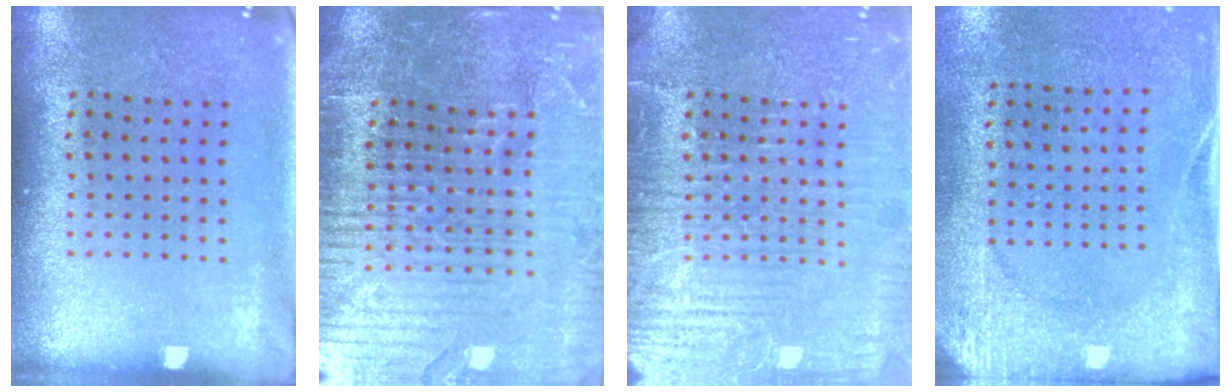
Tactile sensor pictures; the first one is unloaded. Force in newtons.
{"total": 5.3, "press": 4.8, "slide": 2.3}
{"total": 5.8, "press": 5.7, "slide": 0.8}
{"total": 2.7, "press": 2.0, "slide": 1.7}